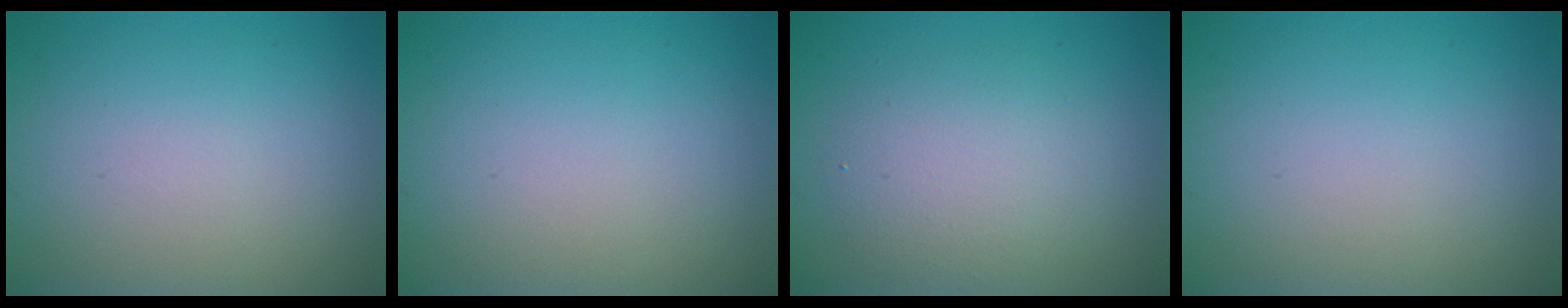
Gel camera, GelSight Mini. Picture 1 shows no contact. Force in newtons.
{"total": 0.0}
{"total": 3.9, "press": 3.9, "slide": 0.2}
{"total": 0.0}